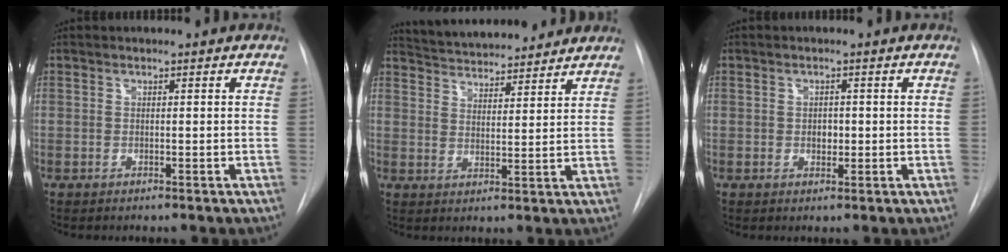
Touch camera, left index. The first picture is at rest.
{"total": 10.5, "force": [10.0, 1.7, 2.6], "torque": [-0.045, 0.022, 0.153]}
{"total": 1.7, "force": [-0.1, 1.3, 1.2], "torque": [-0.017, 0.002, 0.000]}